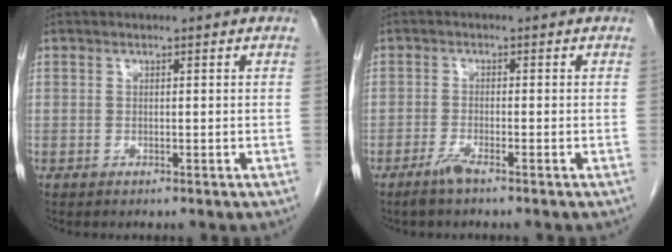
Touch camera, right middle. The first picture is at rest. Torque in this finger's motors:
{"motor_torque": [0.29, -0.14, 0.01, 0.02]}